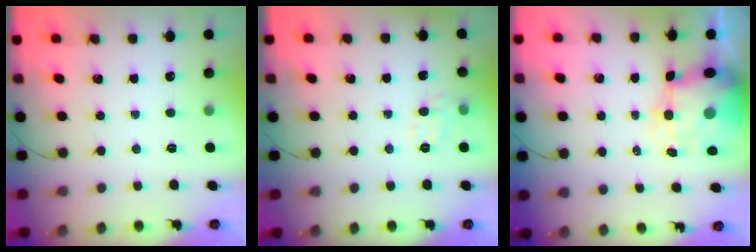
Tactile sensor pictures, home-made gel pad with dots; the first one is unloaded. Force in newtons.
{"total": 8.0, "press": 7.8, "slide": 1.4}
{"total": 8.5, "press": 8.2, "slide": 2.4}